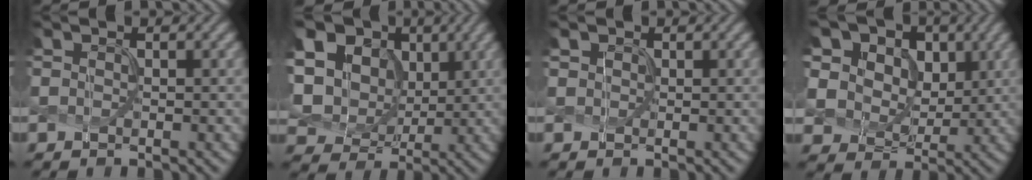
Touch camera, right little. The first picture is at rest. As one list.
[{"total": 15.8, "force": [5.1, 12.9, 7.6], "torque": [-0.202, 0.022, 0.101]}, {"total": 0.8, "force": [0.6, 0.6, -0.2], "torque": [0.007, 0.002, 0.014]}, {"total": 15.2, "force": [7.5, 11.3, 6.9], "torque": [-0.187, 0.034, 0.147]}]